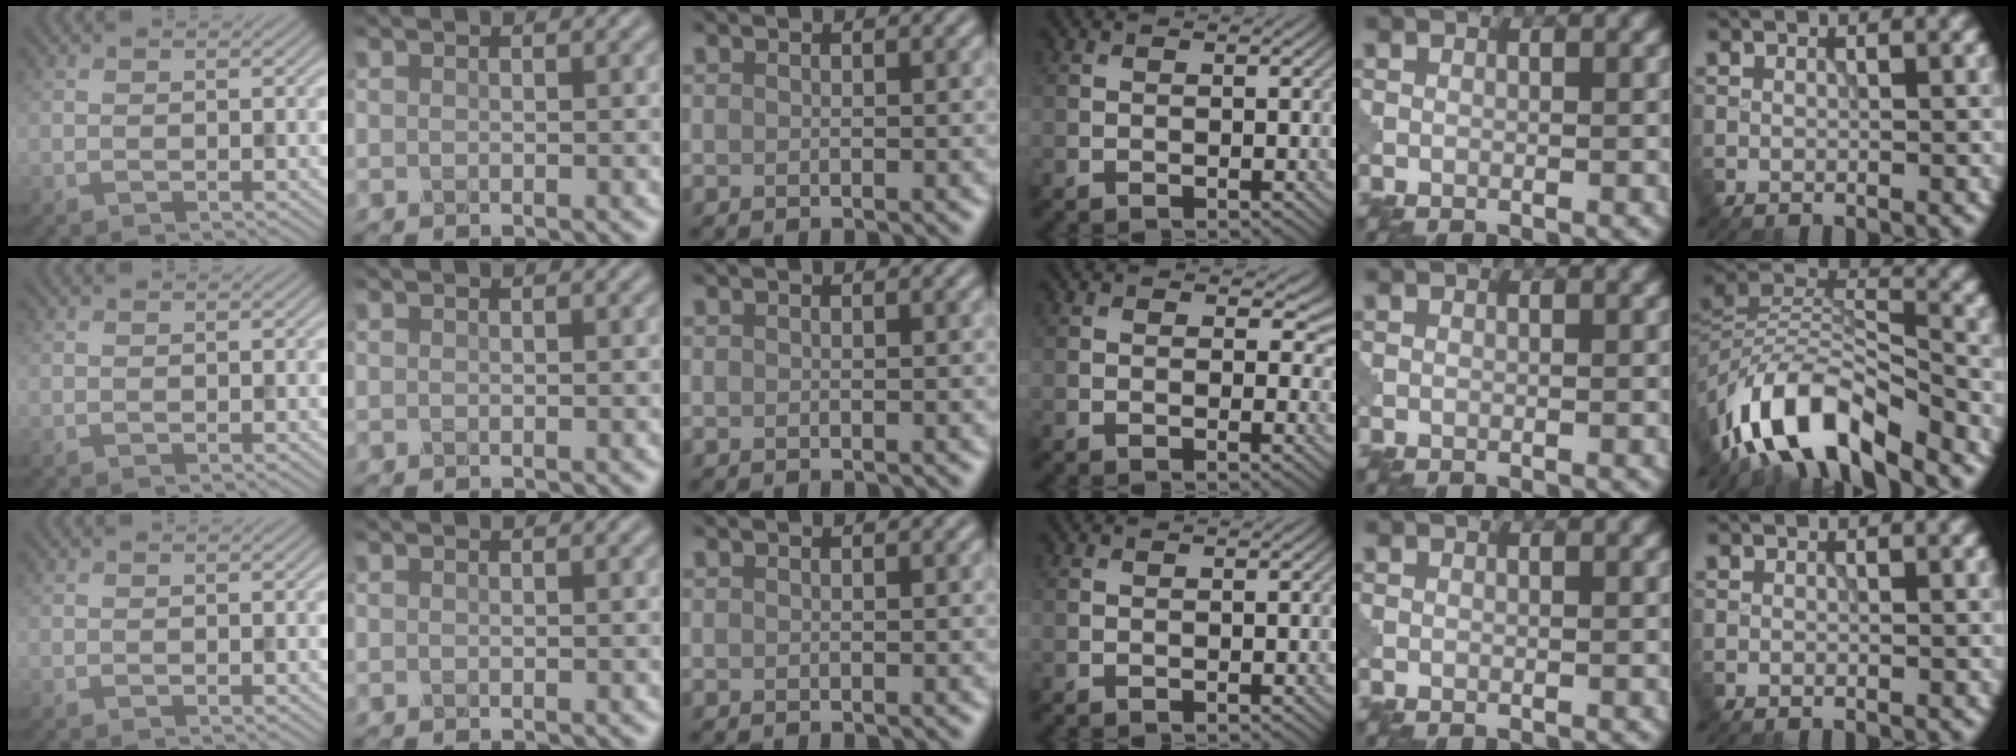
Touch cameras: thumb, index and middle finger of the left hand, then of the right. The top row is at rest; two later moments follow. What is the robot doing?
{"motion": "shake", "object": "medicine bottle"}